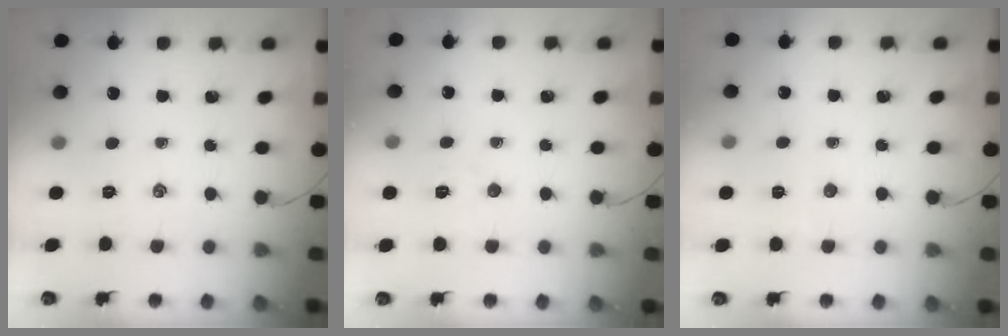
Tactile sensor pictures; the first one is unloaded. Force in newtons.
{"total": 4.2, "press": 4.1, "slide": 1.1}
{"total": 3.2, "press": 3.1, "slide": 1.0}